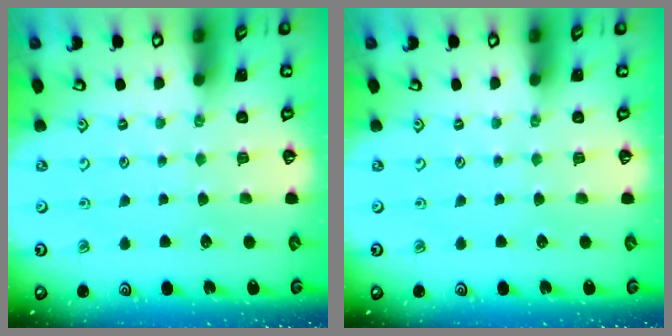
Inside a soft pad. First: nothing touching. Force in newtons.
{"total": 0.0}